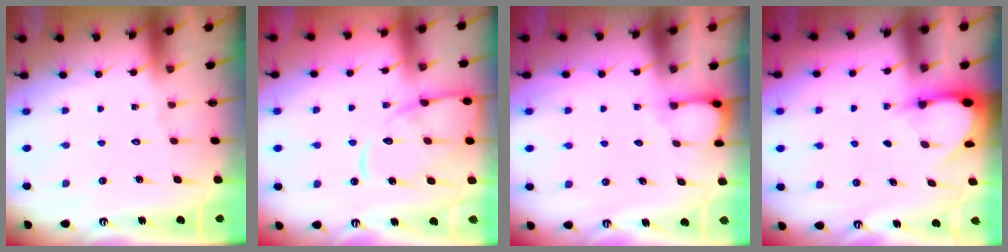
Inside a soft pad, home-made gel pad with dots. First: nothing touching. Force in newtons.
{"total": 13.2, "press": 13.1, "slide": 1.3}
{"total": 3.6, "press": 3.6, "slide": 0.4}
{"total": 3.0, "press": 3.0, "slide": 0.3}